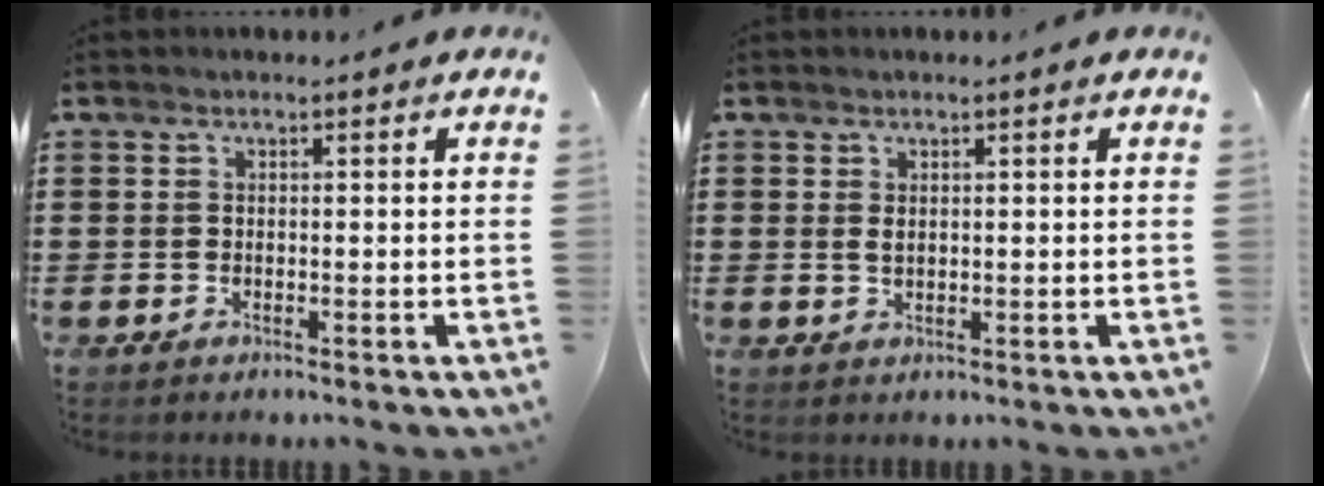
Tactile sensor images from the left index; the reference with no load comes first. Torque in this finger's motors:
{"motor_torque": [0.32, 0.26, 0.22, 0.01]}